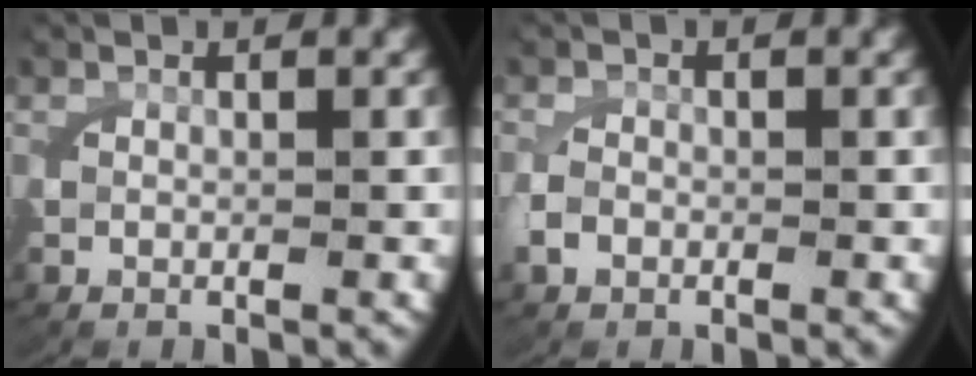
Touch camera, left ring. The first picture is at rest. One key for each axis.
{"total": 1.2, "fx": -0.5, "fy": 1.0, "fz": 0.5, "tx": -0.025, "ty": -0.003, "tz": -0.006}